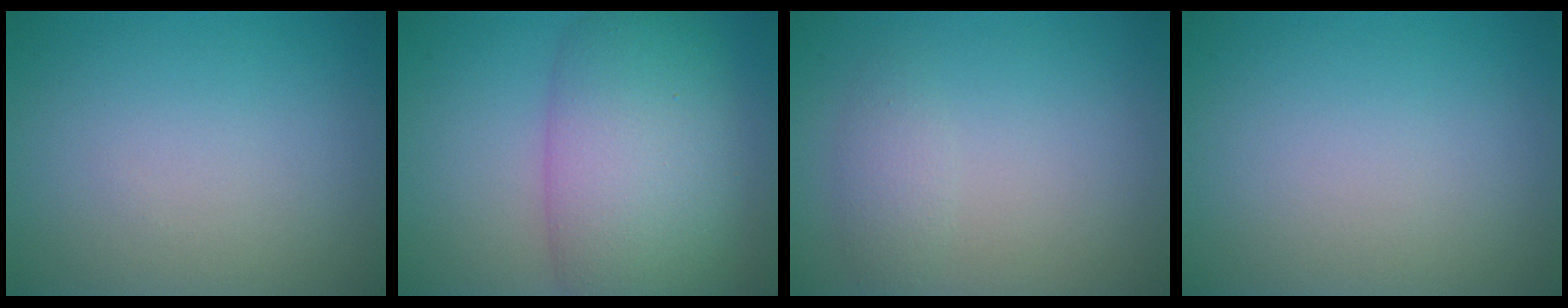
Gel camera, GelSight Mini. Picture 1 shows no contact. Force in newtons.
{"total": 10.3, "press": 10.3, "slide": 0.2}
{"total": 1.6, "press": 1.6, "slide": 0.1}
{"total": 0.0}